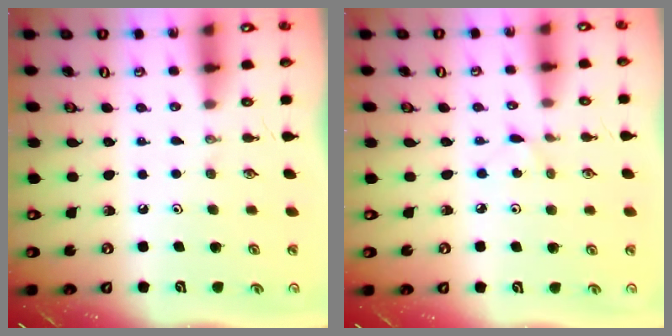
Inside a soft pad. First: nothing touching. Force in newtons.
{"total": 2.6, "press": 2.6, "slide": 0.2}